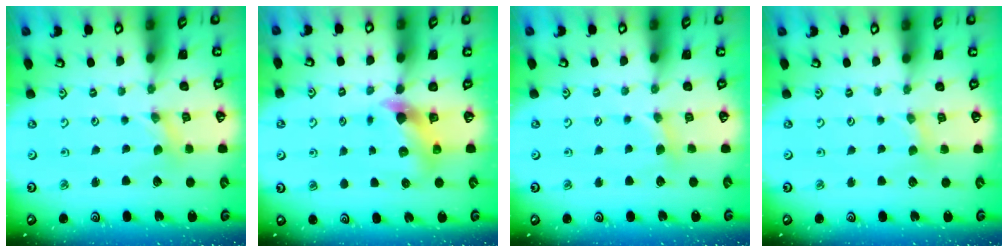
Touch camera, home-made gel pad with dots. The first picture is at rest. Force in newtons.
{"total": 6.1, "press": 6.1, "slide": 0.7}
{"total": 3.1, "press": 3.0, "slide": 0.3}
{"total": 1.7, "press": 1.7, "slide": 0.3}